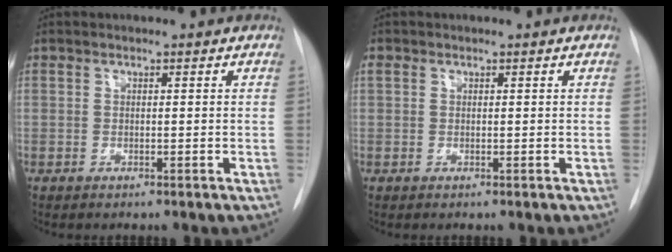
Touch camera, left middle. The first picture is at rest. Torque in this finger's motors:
{"motor_torque": [0.30, -0.34, 0.04, 0.02]}